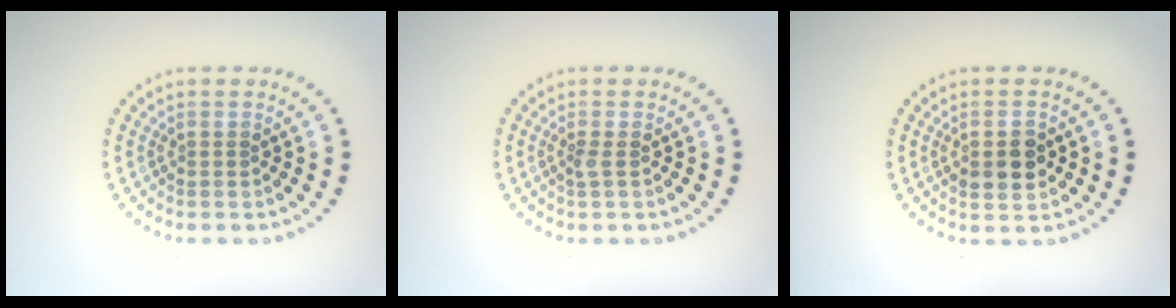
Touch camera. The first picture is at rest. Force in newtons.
{"total": 0.7, "press": 0.5, "slide": 0.4}
{"total": 2.7, "press": 2.7, "slide": 0.2}